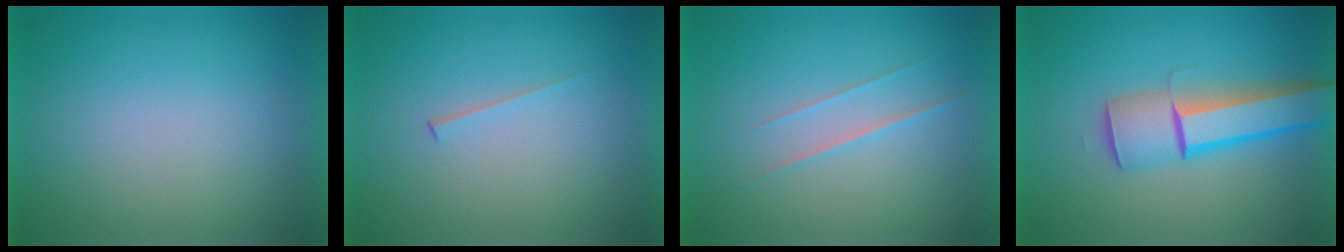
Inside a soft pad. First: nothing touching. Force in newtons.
{"total": 1.5}
{"total": 1.6}
{"total": 5.2}